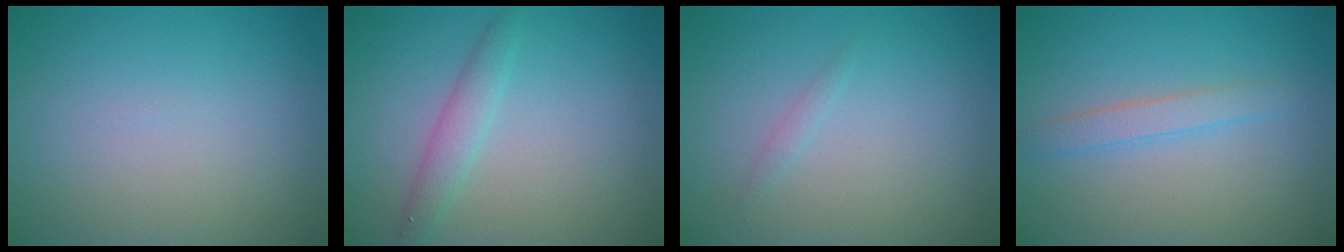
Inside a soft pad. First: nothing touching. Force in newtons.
{"total": 2.1, "press": 2.1, "slide": 0.1}
{"total": 0.7, "press": 0.7, "slide": 0.0}
{"total": 1.7, "press": 1.7, "slide": 0.1}